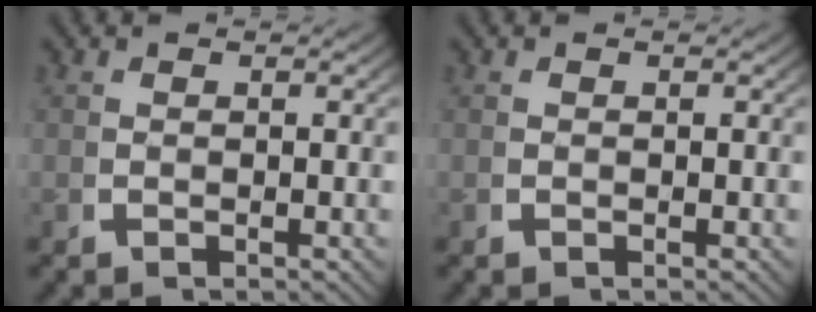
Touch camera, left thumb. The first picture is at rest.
{"total": 0.0}